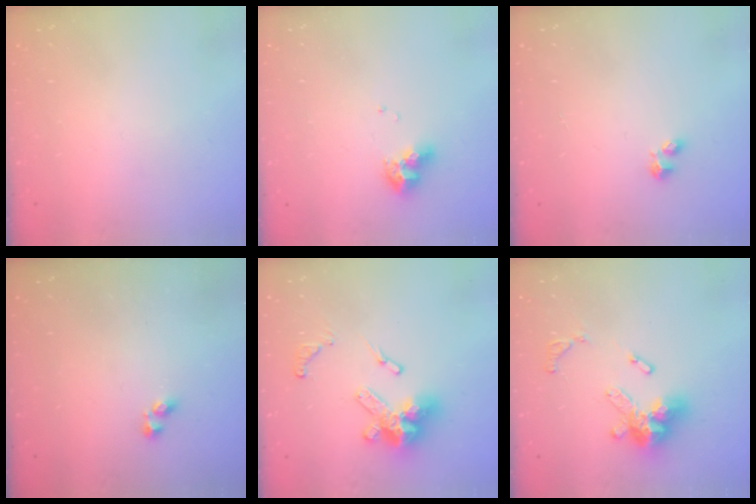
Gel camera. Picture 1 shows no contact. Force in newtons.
{"total": 9.1, "press": 9.1, "slide": 1.1}
{"total": 2.9, "press": 2.8, "slide": 0.6}
{"total": 1.6, "press": 1.5, "slide": 0.3}
{"total": 14.1, "press": 14.1, "slide": 0.9}
{"total": 15.2, "press": 15.1, "slide": 1.7}